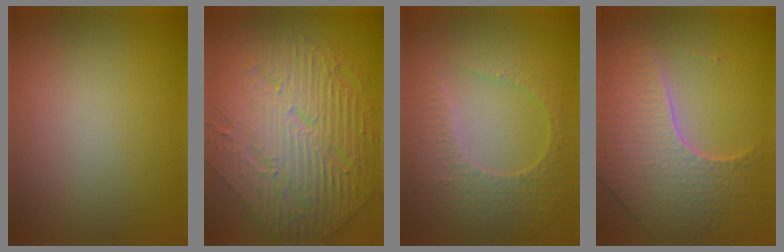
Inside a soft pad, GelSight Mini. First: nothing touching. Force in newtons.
{"total": 10.7, "press": 7.2, "slide": 7.9}
{"total": 4.7, "press": 3.3, "slide": 3.3}
{"total": 7.6, "press": 5.5, "slide": 5.2}